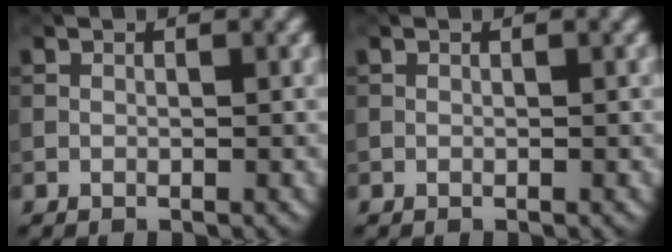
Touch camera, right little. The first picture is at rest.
{"total": 0.0}